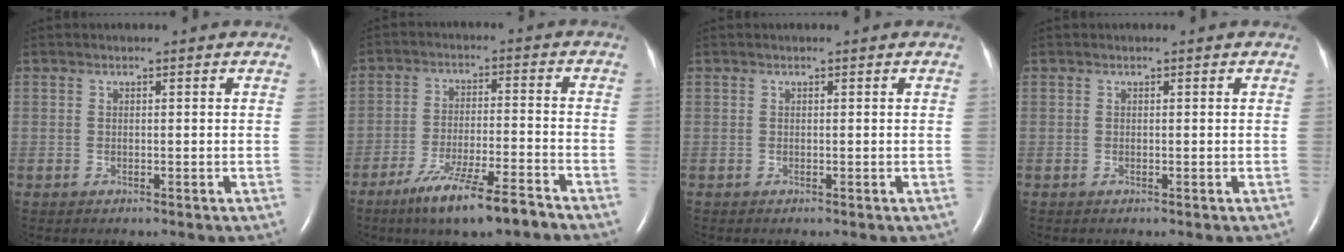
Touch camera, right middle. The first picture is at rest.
{"total": 11.5, "force": [-8.3, 0.6, 7.9], "torque": [-0.143, -0.032, -0.146]}
{"total": 0.0}
{"total": 0.0}